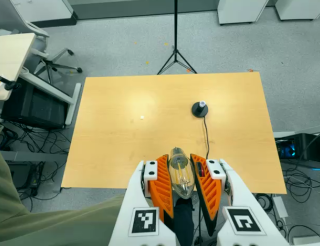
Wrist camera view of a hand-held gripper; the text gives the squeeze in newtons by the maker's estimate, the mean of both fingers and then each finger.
{"total": 20.6, "left": 22.3, "right": 18.8}